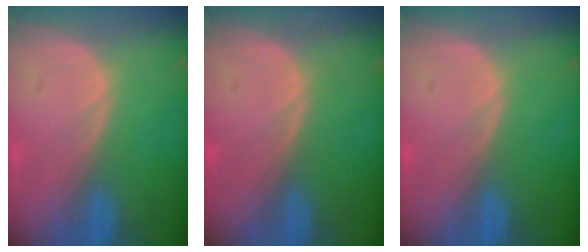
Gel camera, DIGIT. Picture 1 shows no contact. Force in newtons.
{"total": 0.0}
{"total": 0.0}